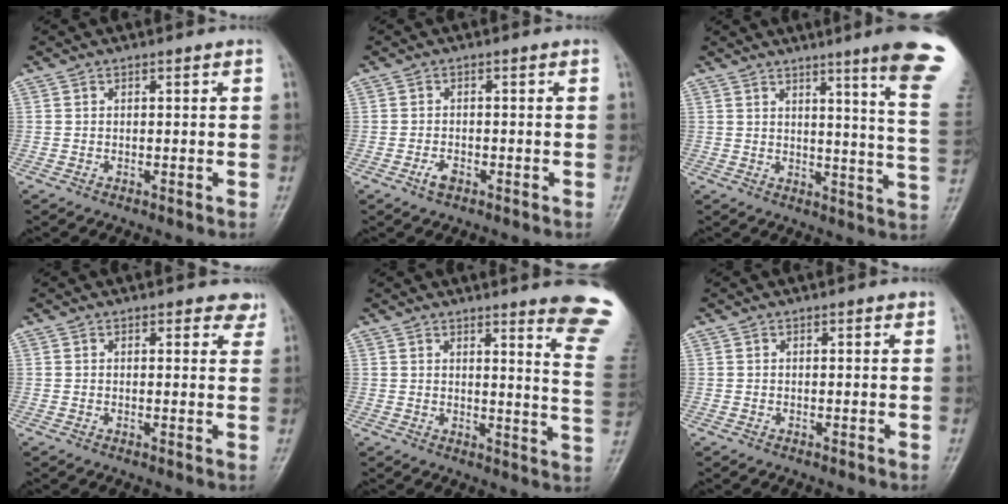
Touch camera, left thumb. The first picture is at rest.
{"total": 2.2, "force": [-1.2, 1.1, 1.4], "torque": [-0.030, 0.006, -0.023]}
{"total": 16.4, "force": [10.4, 0.0, 12.7], "torque": [-0.140, -0.072, 0.115]}
{"total": 3.1, "force": [2.4, 1.5, 1.4], "torque": [0.009, -0.009, 0.021]}
{"total": 12.7, "force": [9.9, 0.2, 7.9], "torque": [-0.074, -0.091, 0.101]}
{"total": 0.8, "force": [0.5, 0.2, 0.6], "torque": [-0.008, -0.001, 0.005]}